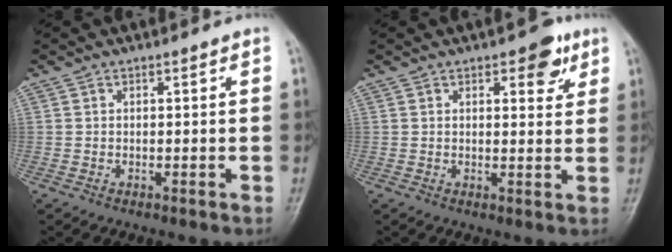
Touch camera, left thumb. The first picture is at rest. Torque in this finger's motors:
{"motor_torque": [0.09, 0.06, -0.16, 0.03, 0.03]}